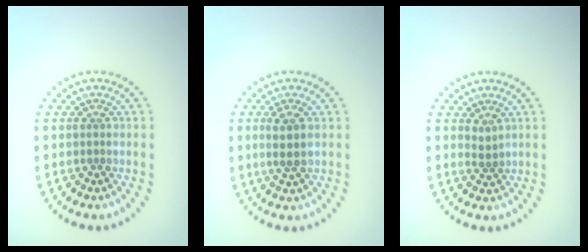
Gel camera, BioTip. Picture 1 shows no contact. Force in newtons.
{"total": 2.2, "press": 2.0, "slide": 0.9}
{"total": 1.0, "press": 0.8, "slide": 0.5}